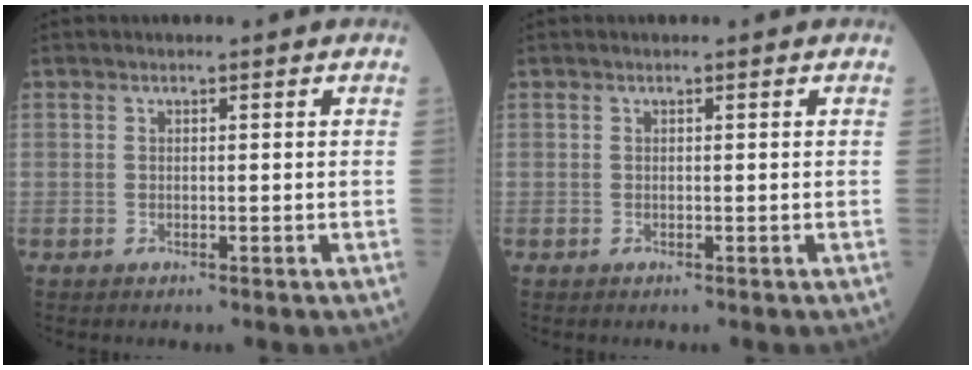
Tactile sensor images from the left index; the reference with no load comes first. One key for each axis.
{"total": 0.0}